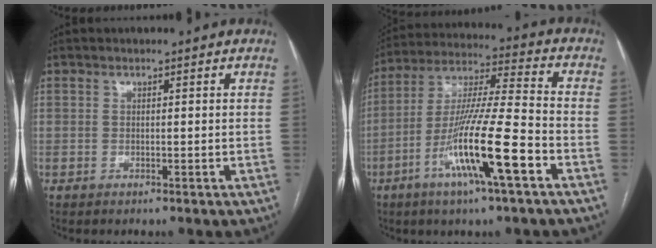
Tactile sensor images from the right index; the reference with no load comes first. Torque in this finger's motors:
{"motor_torque": [1.25, -0.89, 1.05, 0.21]}